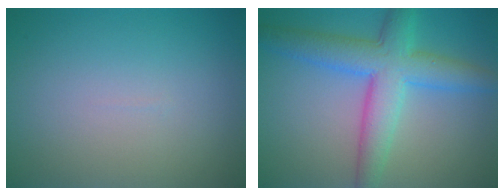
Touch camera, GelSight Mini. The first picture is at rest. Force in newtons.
{"total": 6.7, "press": 6.7, "slide": 0.1}